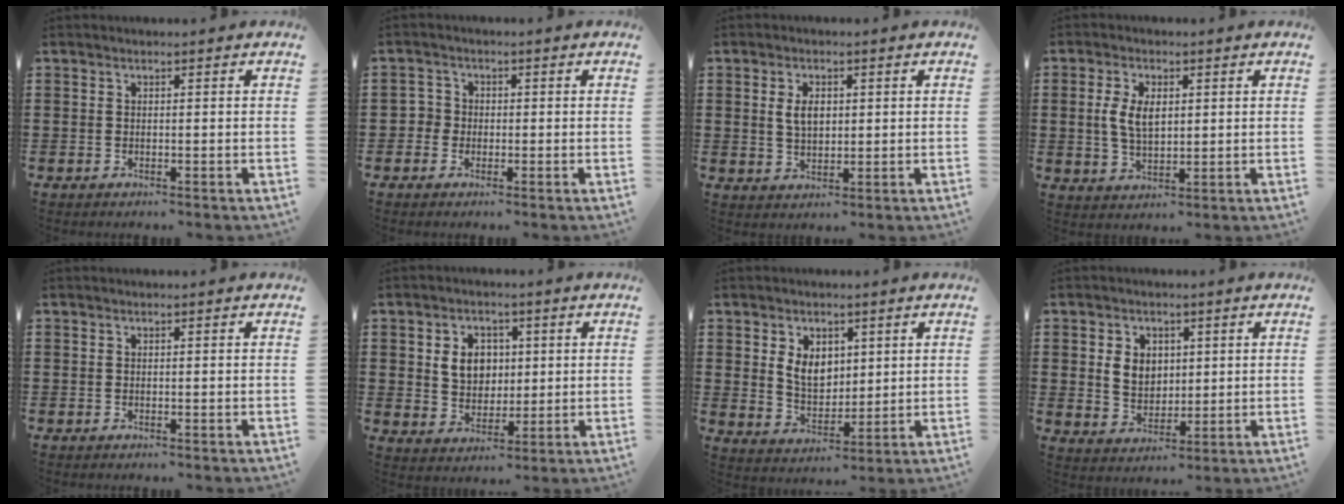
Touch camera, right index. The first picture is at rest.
{"total": 2.3, "force": [-0.6, 2.2, 0.4], "torque": [-0.017, 0.008, -0.015]}
{"total": 3.7, "force": [0.8, 2.1, 2.9], "torque": [-0.055, 0.006, 0.011]}
{"total": 5.5, "force": [0.8, 3.1, 4.4], "torque": [-0.107, 0.006, 0.009]}
{"total": 0.0}
{"total": 5.9, "force": [1.3, 4.9, 3.0], "torque": [-0.063, 0.010, 0.018]}
{"total": 5.9, "force": [1.9, 4.3, 3.6], "torque": [-0.075, 0.009, 0.032]}
{"total": 4.9, "force": [1.1, 4.0, 2.6], "torque": [-0.058, 0.009, 0.017]}